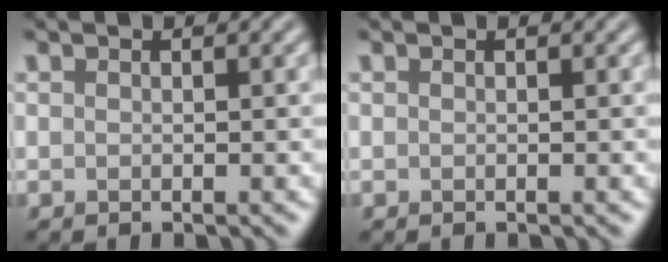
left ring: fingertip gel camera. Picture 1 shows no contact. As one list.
[{"total": 0.0}]